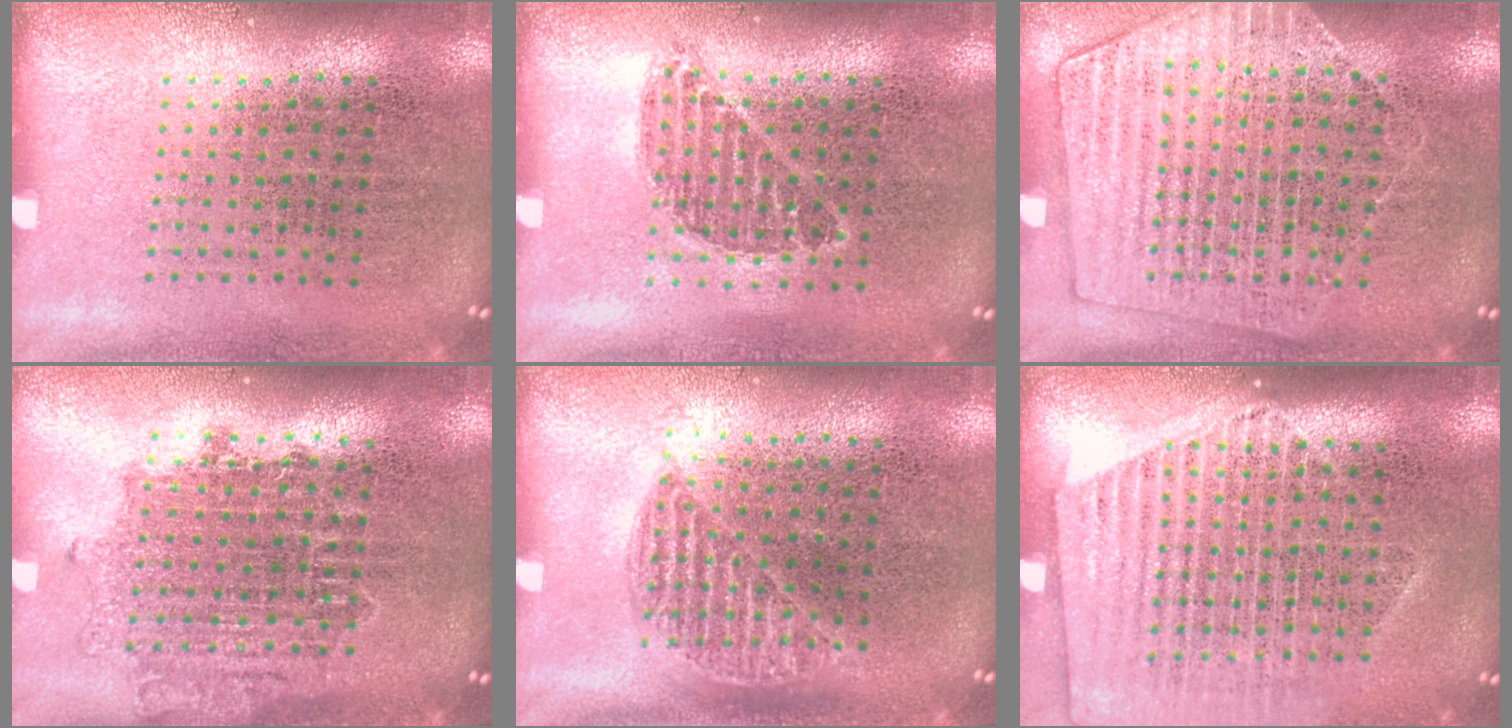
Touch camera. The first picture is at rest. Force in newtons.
{"total": 0.8, "press": 0.7, "slide": 0.4}
{"total": 1.5, "press": 1.5, "slide": 0.2}
{"total": 1.6, "press": 1.3, "slide": 0.8}
{"total": 1.0, "press": 0.8, "slide": 0.4}
{"total": 1.5, "press": 1.4, "slide": 0.4}